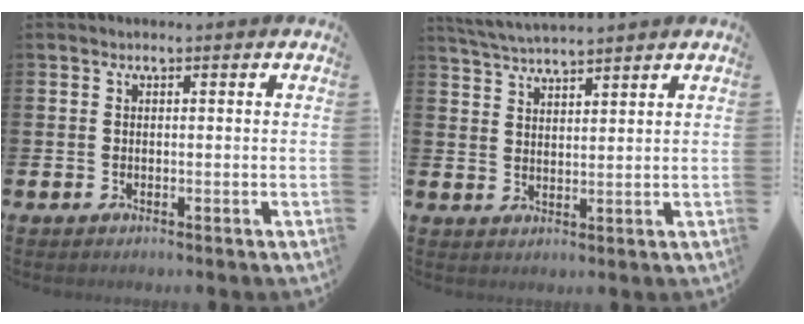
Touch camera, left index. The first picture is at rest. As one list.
[{"total": 4.0, "force": [4.0, -0.1, 0.5], "torque": [-0.024, -0.019, 0.072]}]